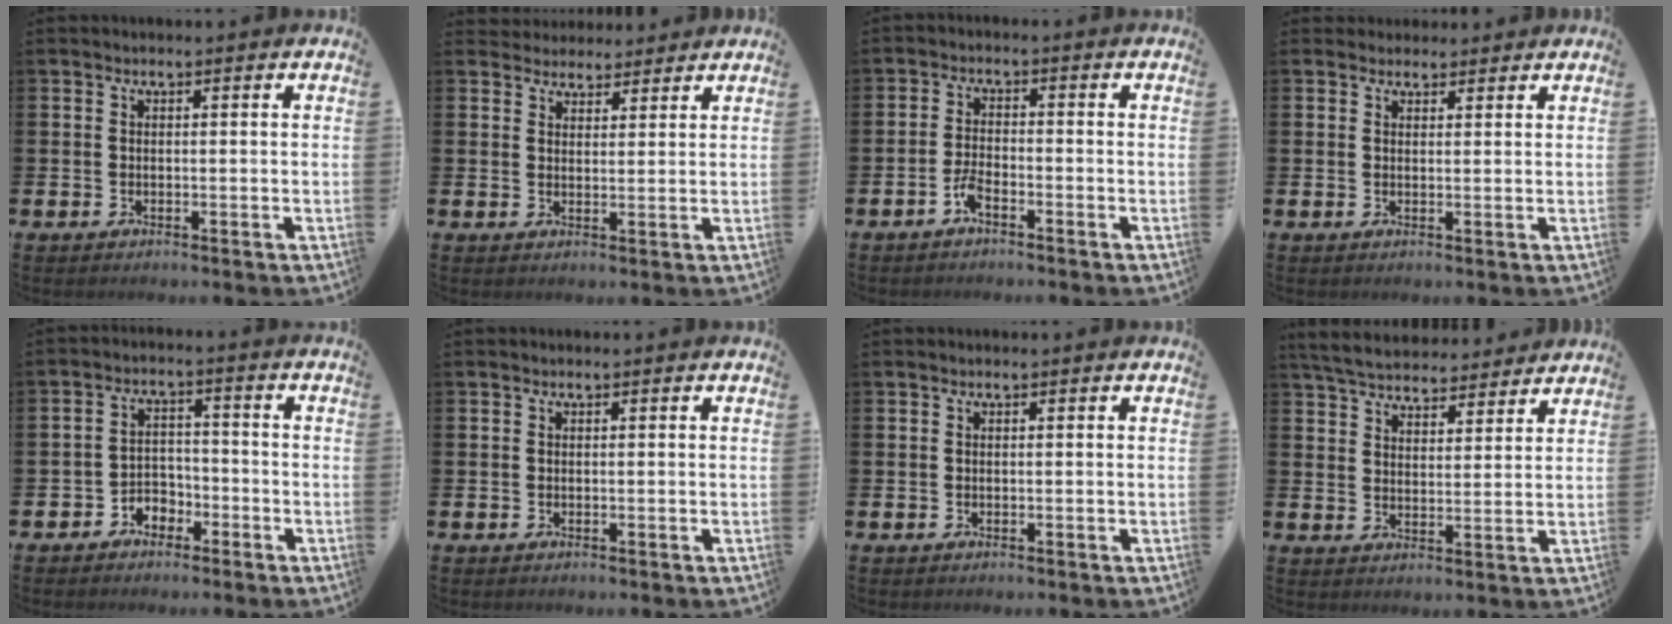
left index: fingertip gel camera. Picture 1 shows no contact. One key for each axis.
{"total": 3.5, "fx": 3.2, "fy": 1.2, "fz": -0.3, "tx": -0.005, "ty": -0.014, "tz": 0.060}
{"total": 2.5, "fx": -1.8, "fy": 0.7, "fz": 1.7, "tx": -0.033, "ty": 0.006, "tz": -0.034}
{"total": 2.3, "fx": 2.2, "fy": 0.9, "fz": -0.1, "tx": 0.013, "ty": -0.009, "tz": 0.038}
{"total": 3.0, "fx": -2.4, "fy": 1.7, "fz": 0.2, "tx": -0.017, "ty": 0.002, "tz": -0.055}
{"total": 0.0}
{"total": 0.0}
{"total": 5.7, "fx": 5.5, "fy": 1.2, "fz": 0.7, "tx": -0.043, "ty": -0.028, "tz": 0.100}